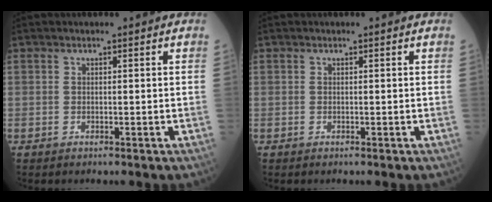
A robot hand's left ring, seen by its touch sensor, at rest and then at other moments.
{"total": 0.0}